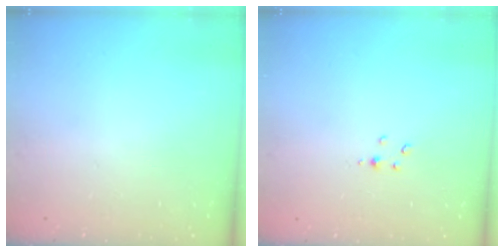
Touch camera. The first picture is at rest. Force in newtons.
{"total": 2.5, "press": 2.5, "slide": 0.3}